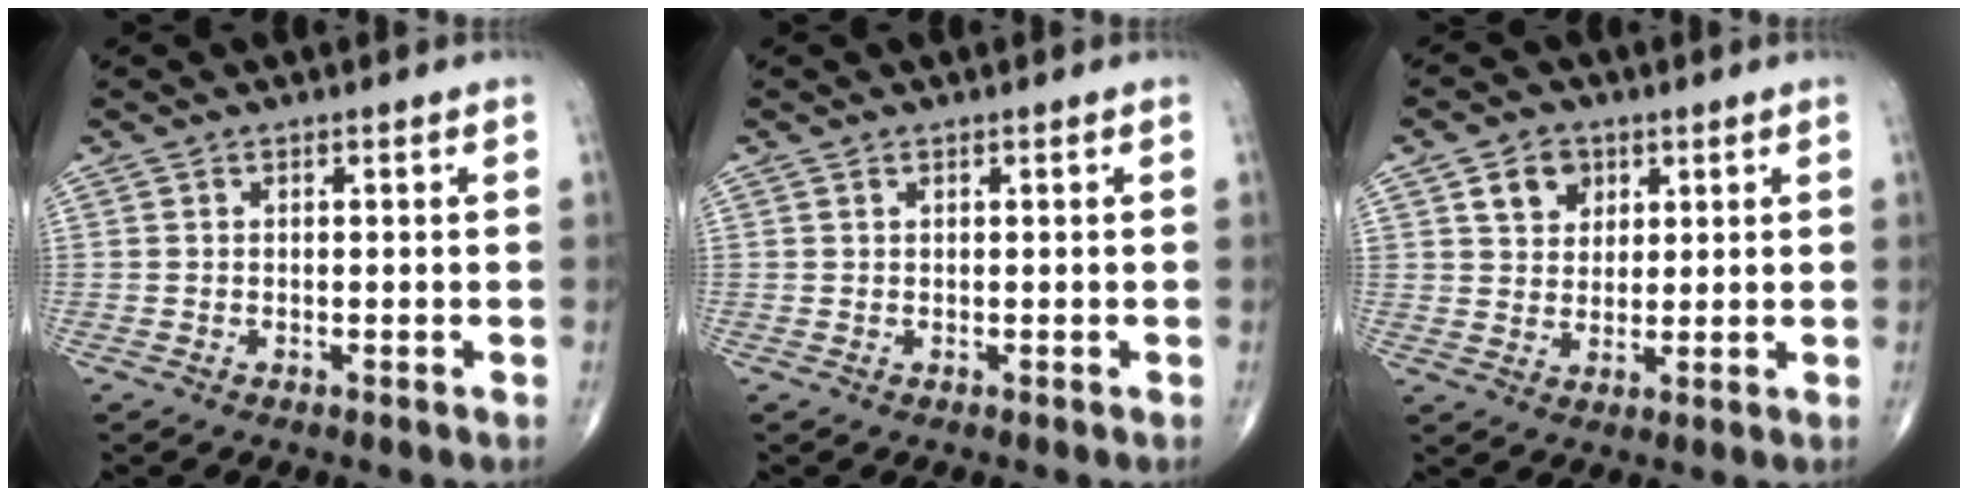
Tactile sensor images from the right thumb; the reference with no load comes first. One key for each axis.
{"total": 0.0}
{"total": 6.1, "fx": 2.8, "fy": 4.8, "fz": 2.5, "tx": -0.016, "ty": -0.011, "tz": 0.047}